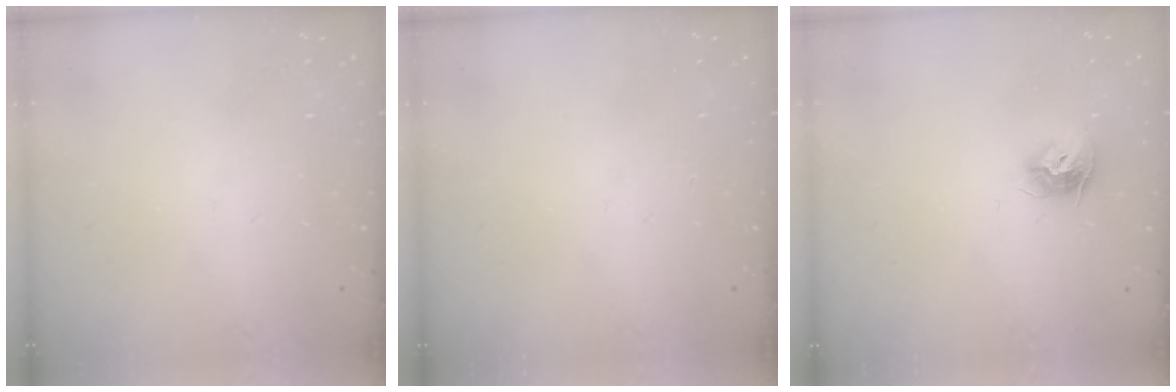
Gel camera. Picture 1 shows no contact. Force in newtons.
{"total": 0.0}
{"total": 9.3, "press": 9.3, "slide": 0.2}